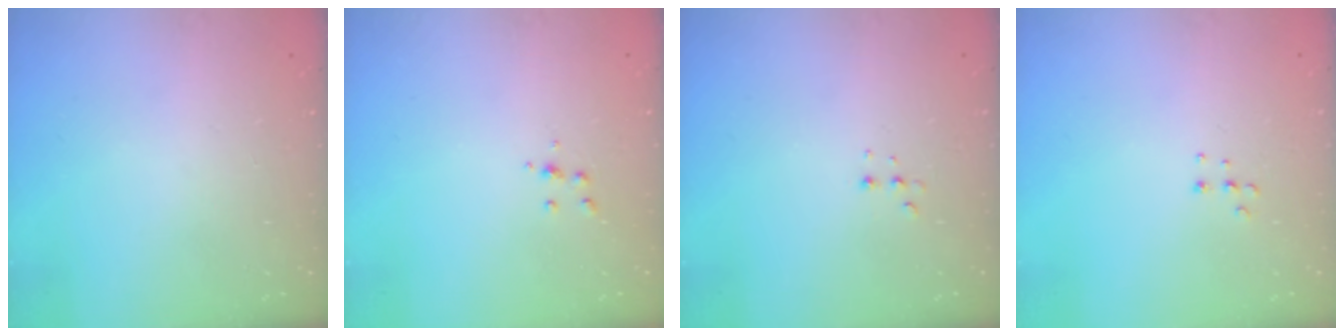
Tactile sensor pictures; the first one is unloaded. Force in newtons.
{"total": 4.1, "press": 4.1, "slide": 0.6}
{"total": 4.2, "press": 4.1, "slide": 0.9}
{"total": 4.4, "press": 4.4, "slide": 0.5}